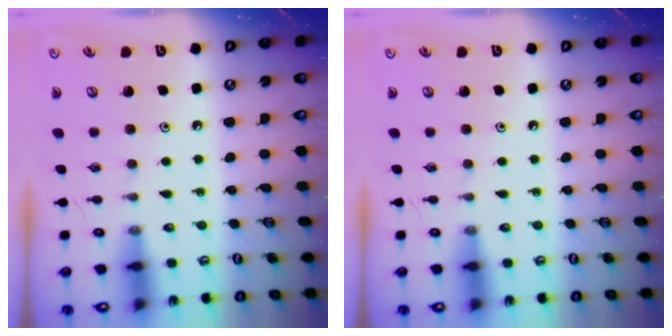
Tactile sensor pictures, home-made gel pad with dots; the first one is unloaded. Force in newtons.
{"total": 0.0}